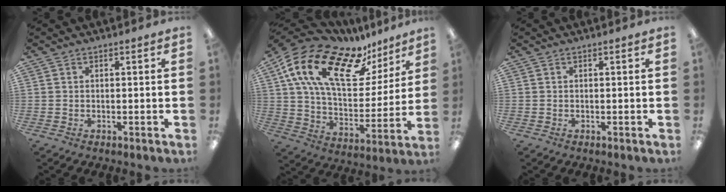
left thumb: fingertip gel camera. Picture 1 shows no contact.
{"total": 22.4, "force": [12.8, 10.9, 14.9], "torque": [-0.273, -0.055, 0.226]}
{"total": 0.0}